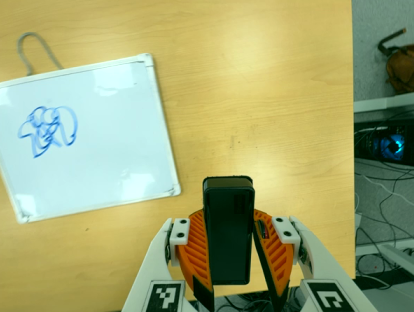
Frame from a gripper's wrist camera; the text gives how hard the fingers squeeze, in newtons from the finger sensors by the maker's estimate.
{"total": 8.0, "left": 7.5, "right": 8.6}